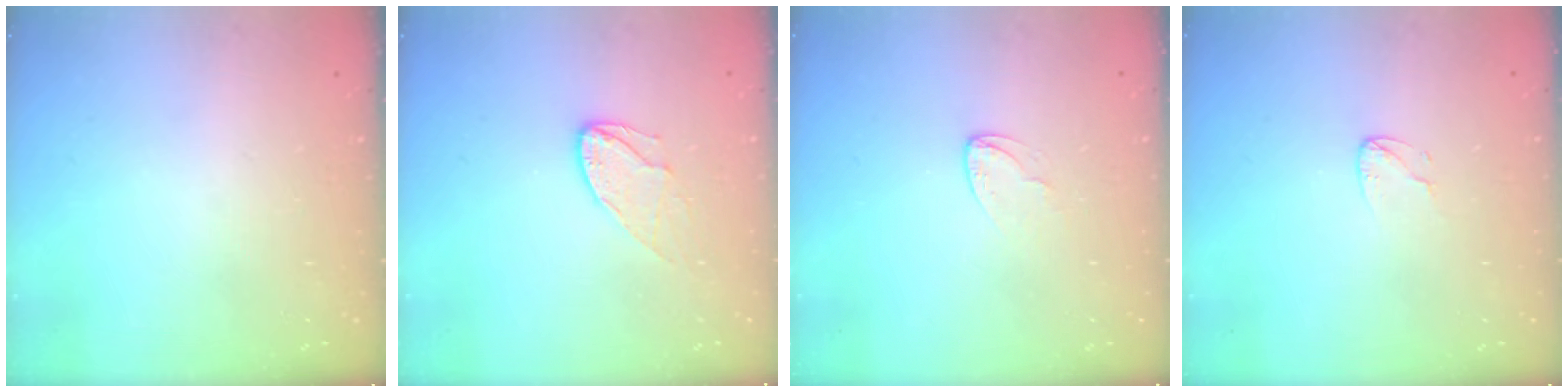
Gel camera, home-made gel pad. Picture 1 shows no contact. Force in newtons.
{"total": 7.6, "press": 7.6, "slide": 0.3}
{"total": 2.9, "press": 2.9, "slide": 0.2}
{"total": 4.0, "press": 3.9, "slide": 0.3}